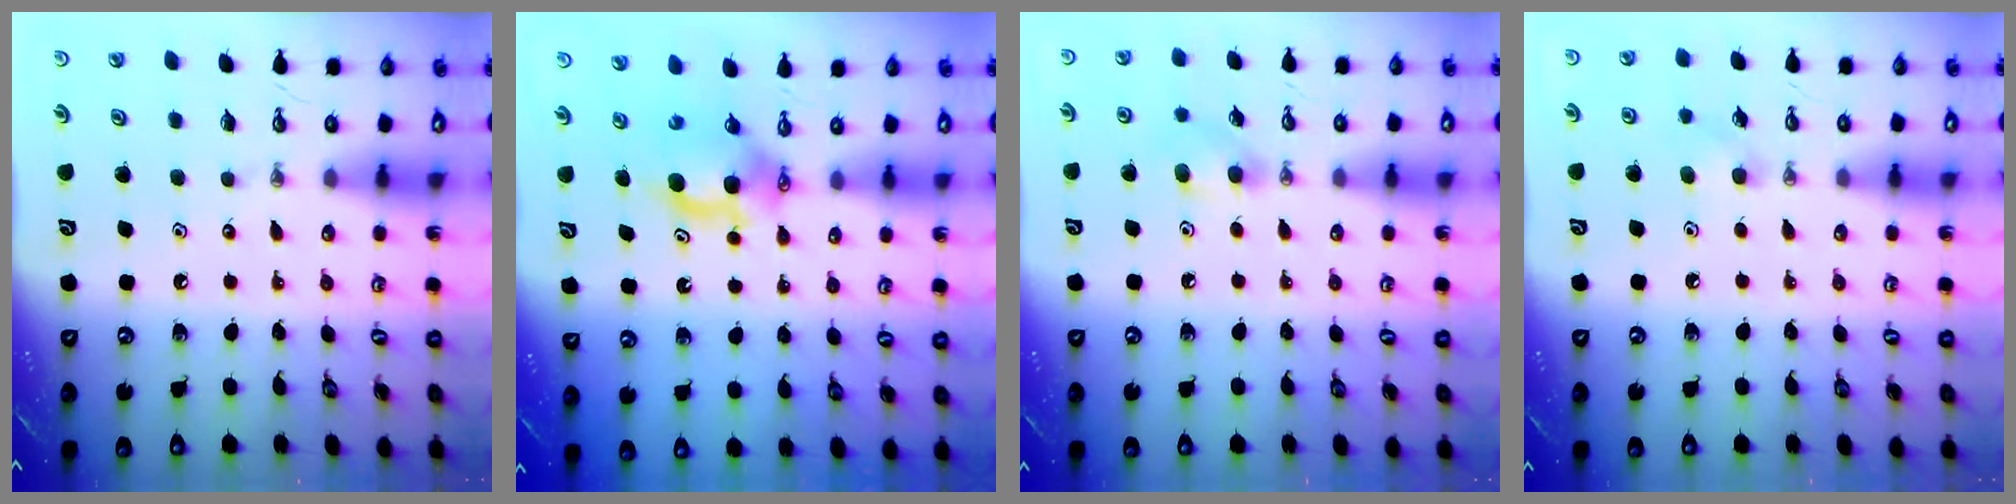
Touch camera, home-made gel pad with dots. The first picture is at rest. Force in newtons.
{"total": 5.8, "press": 5.4, "slide": 2.0}
{"total": 7.4, "press": 7.2, "slide": 1.4}
{"total": 6.0, "press": 5.7, "slide": 1.9}